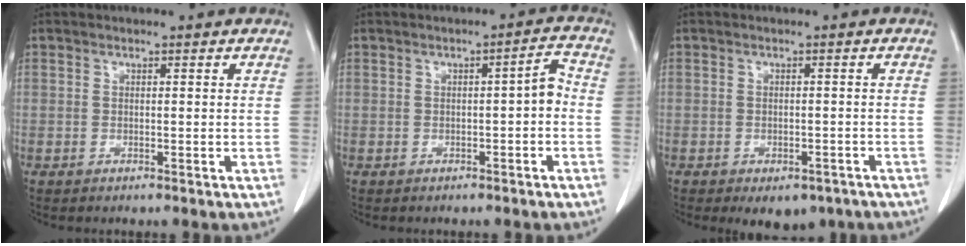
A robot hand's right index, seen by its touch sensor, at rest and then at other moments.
{"total": 3.1, "force": [-0.6, 0.6, 2.9], "torque": [-0.040, 0.015, -0.008]}
{"total": 6.0, "force": [-4.5, 3.3, 2.3], "torque": [-0.011, 0.003, -0.056]}